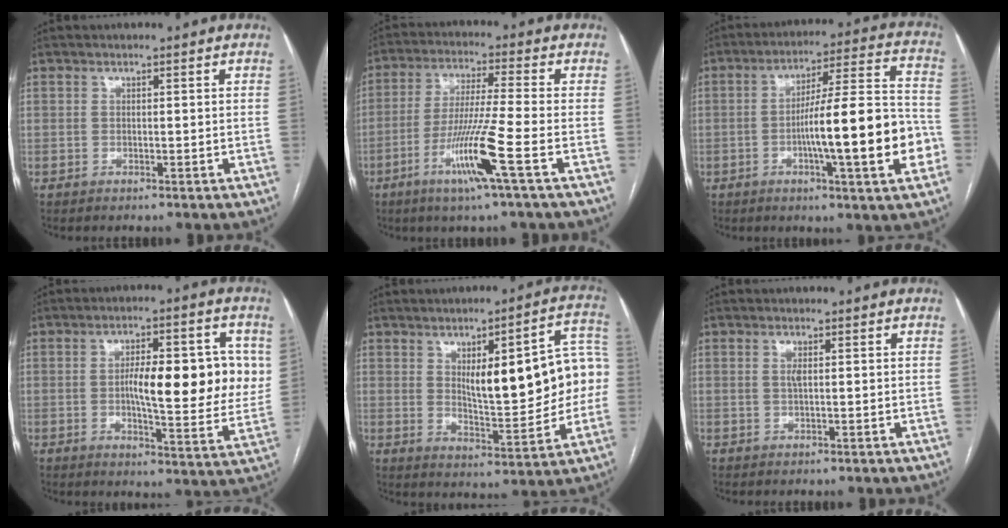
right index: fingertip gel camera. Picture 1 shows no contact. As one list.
[{"total": 10.8, "force": [-4.5, -1.5, 9.7], "torque": [-0.188, -0.022, -0.091]}, {"total": 17.5, "force": [-4.2, 1.0, 16.9], "torque": [-0.252, 0.013, -0.063]}, {"total": 14.4, "force": [1.6, 4.1, 13.8], "torque": [-0.187, 0.016, 0.024]}, {"total": 17.1, "force": [1.8, 4.6, 16.3], "torque": [-0.218, 0.029, 0.036]}, {"total": 1.3, "force": [0.4, 0.2, 1.3], "torque": [-0.030, 0.000, 0.007]}]